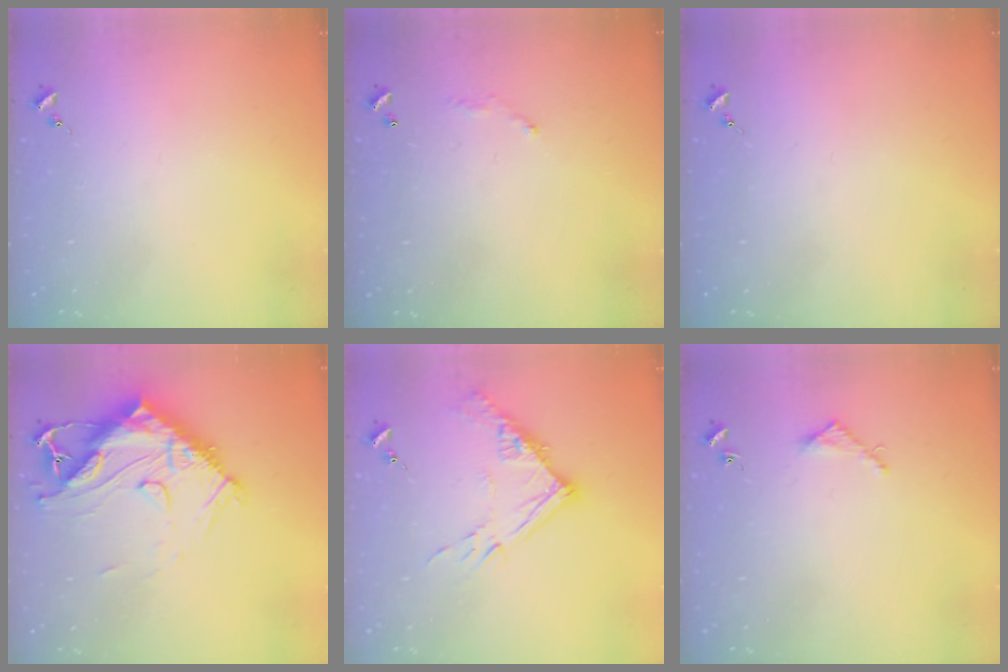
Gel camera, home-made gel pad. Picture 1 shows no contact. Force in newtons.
{"total": 4.0, "press": 4.0, "slide": 0.2}
{"total": 0.0}
{"total": 18.8, "press": 18.7, "slide": 1.7}
{"total": 13.2, "press": 13.2, "slide": 1.2}
{"total": 3.3, "press": 3.3, "slide": 0.3}